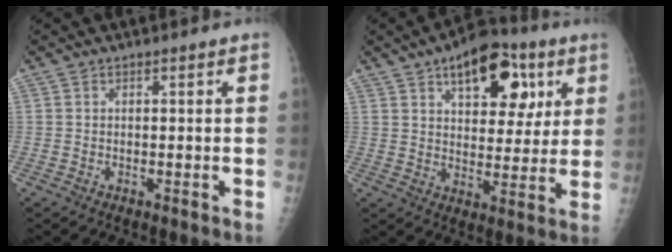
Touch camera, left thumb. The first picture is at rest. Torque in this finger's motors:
{"motor_torque": [1.27, 1.45, 0.59, -0.64, 0.10]}